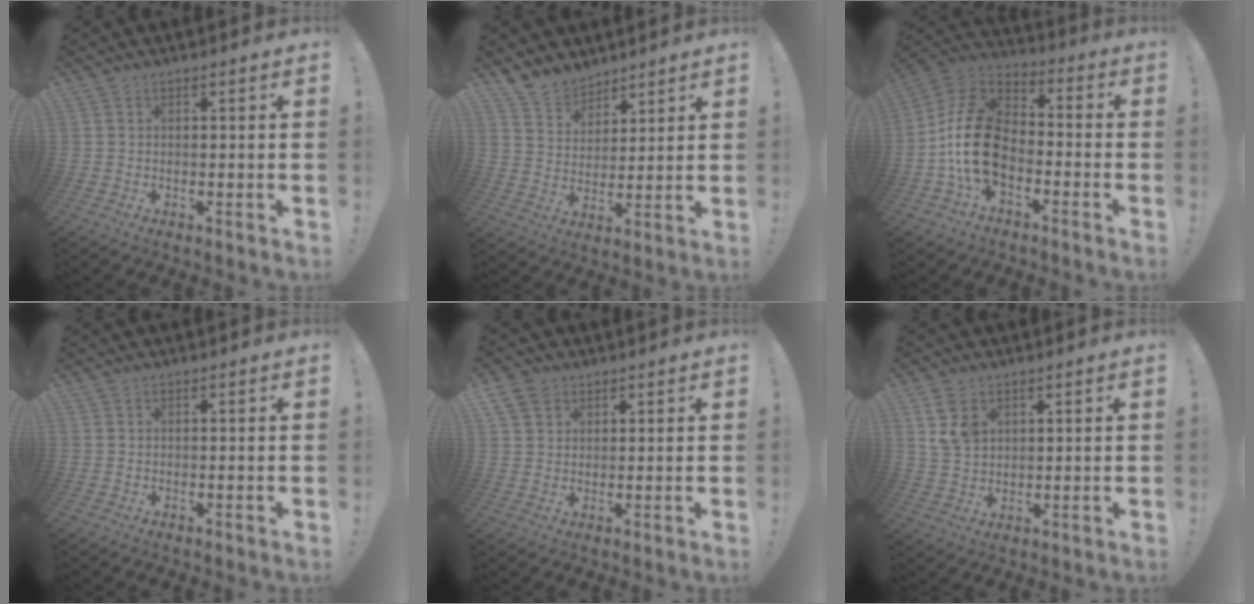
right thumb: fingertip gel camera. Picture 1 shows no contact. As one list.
[{"total": 9.2, "force": [7.7, 5.0, 0.8], "torque": [-0.029, -0.057, 0.155]}, {"total": 18.8, "force": [-4.7, 12.4, 13.4], "torque": [-0.243, 0.035, -0.072]}, {"total": 0.0}, {"total": 5.8, "force": [3.4, 4.3, 1.8], "torque": [-0.032, -0.013, 0.068]}, {"total": 7.2, "force": [3.4, 4.8, 4.0], "torque": [-0.070, -0.012, 0.066]}]